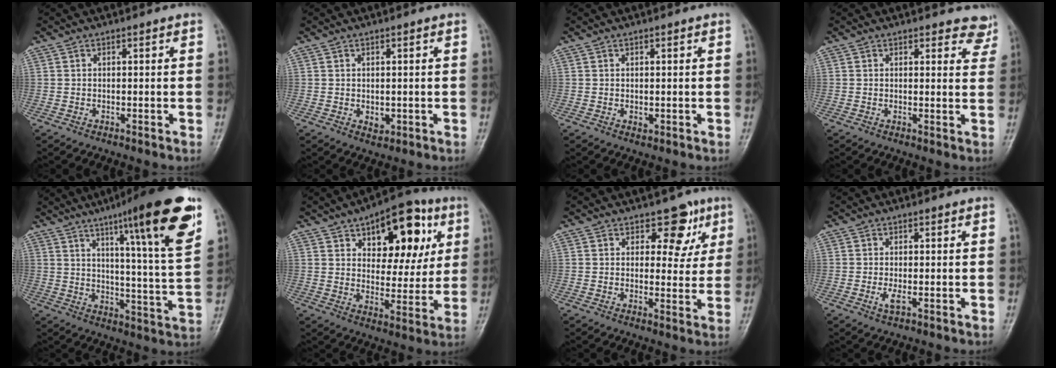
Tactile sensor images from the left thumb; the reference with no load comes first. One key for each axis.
{"total": 2.0, "fx": -0.1, "fy": 1.4, "fz": 1.5, "tx": -0.015, "ty": -0.004, "tz": 0.004}
{"total": 1.1, "fx": 0.1, "fy": 0.7, "fz": 0.8, "tx": -0.010, "ty": -0.003, "tz": 0.005}
{"total": 4.6, "fx": 4.1, "fy": 1.8, "fz": 0.8, "tx": 0.023, "ty": -0.026, "tz": 0.029}
{"total": 20.4, "fx": 11.2, "fy": 1.9, "fz": 16.9, "tx": -0.219, "ty": -0.046, "tz": 0.160}
{"total": 17.6, "fx": 7.4, "fy": 9.3, "fz": 12.9, "tx": -0.120, "ty": -0.015, "tz": 0.106}
{"total": 6.7, "fx": 3.4, "fy": 4.4, "fz": 3.8, "tx": -0.005, "ty": -0.014, "tz": 0.040}
{"total": 1.9, "fx": -0.4, "fy": 0.7, "fz": 1.8, "tx": -0.039, "ty": -0.006, "tz": -0.007}